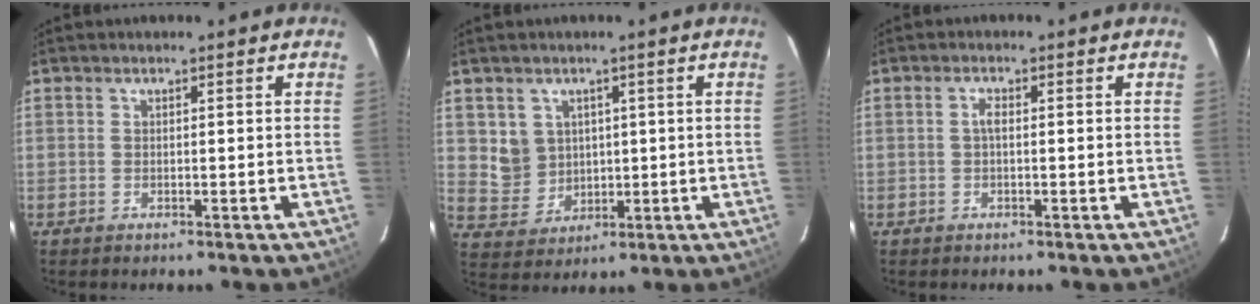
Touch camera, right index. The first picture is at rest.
{"total": 6.5, "force": [1.9, 6.1, 1.5], "torque": [-0.034, 0.005, 0.057]}
{"total": 1.3, "force": [-0.1, 0.5, 1.2], "torque": [-0.024, 0.006, -0.004]}